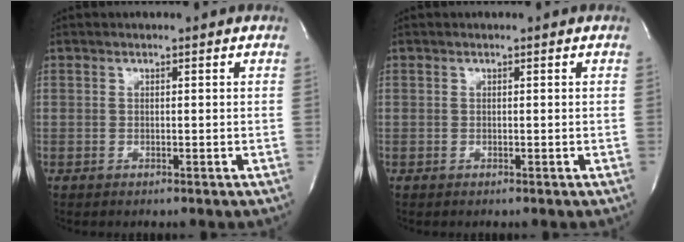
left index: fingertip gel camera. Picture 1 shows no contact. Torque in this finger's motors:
{"motor_torque": [0.00, 0.00, 0.00, 0.00]}